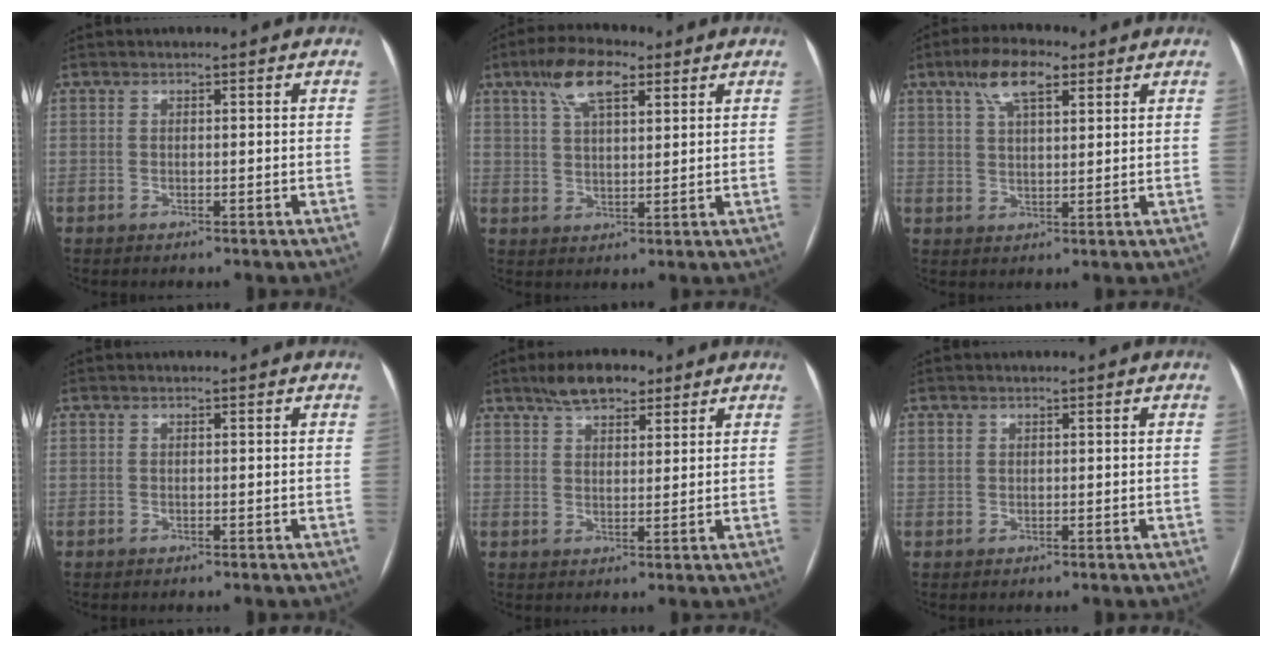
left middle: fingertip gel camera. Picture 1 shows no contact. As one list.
[{"total": 8.3, "force": [4.7, 2.9, 6.2], "torque": [-0.125, 0.019, 0.085]}, {"total": 7.4, "force": [4.2, 2.4, 5.6], "torque": [-0.112, 0.018, 0.076]}, {"total": 0.0}, {"total": 6.6, "force": [4.8, 2.6, 3.6], "torque": [-0.063, 0.013, 0.081]}, {"total": 0.9, "force": [0.5, 0.8, 0.2], "torque": [0.002, 0.006, 0.008]}]